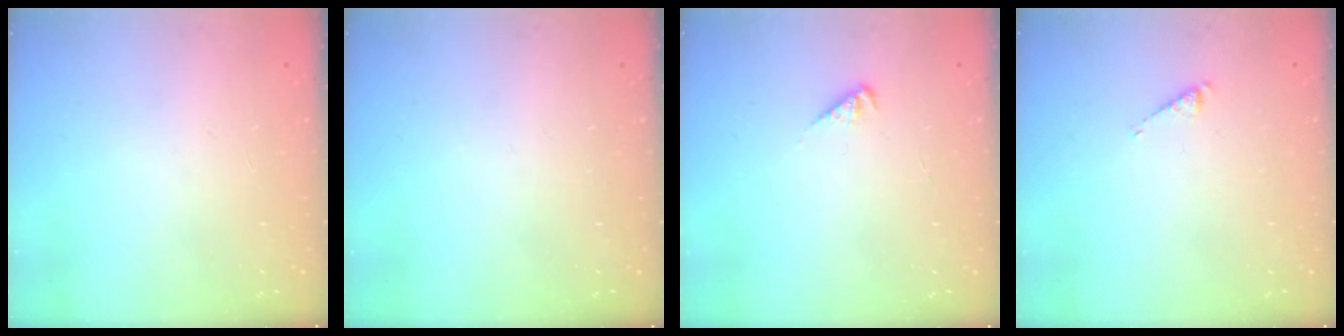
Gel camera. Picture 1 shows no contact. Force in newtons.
{"total": 0.0}
{"total": 2.4, "press": 2.3, "slide": 0.5}
{"total": 2.7, "press": 2.7, "slide": 0.4}